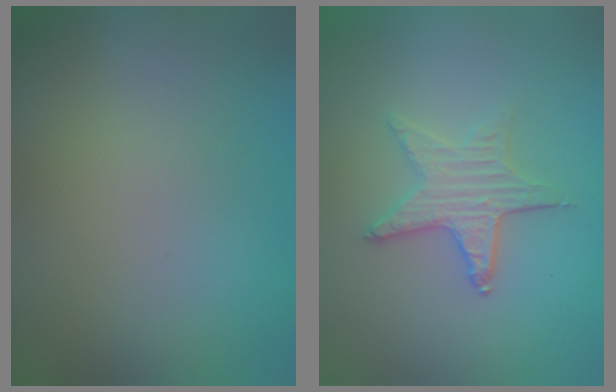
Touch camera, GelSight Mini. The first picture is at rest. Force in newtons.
{"total": 2.8, "press": 2.5, "slide": 1.3}